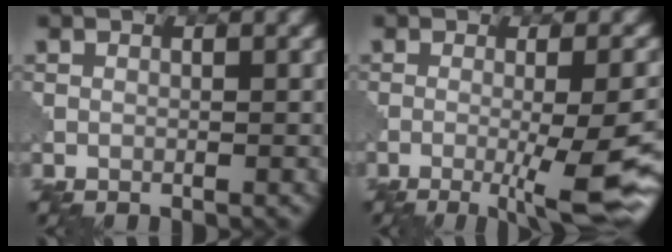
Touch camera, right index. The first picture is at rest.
{"total": 9.2, "force": [-3.2, 1.8, 8.4], "torque": [-0.114, -0.005, -0.043]}